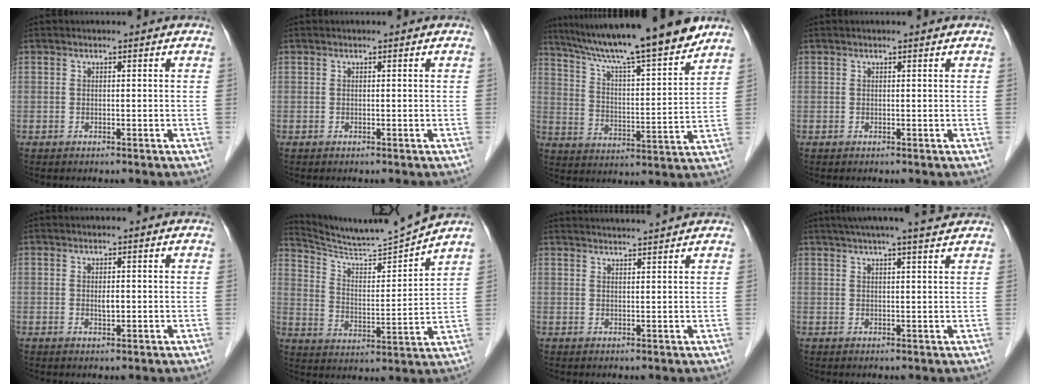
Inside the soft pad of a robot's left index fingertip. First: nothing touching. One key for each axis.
{"total": 0.0}
{"total": 19.2, "fx": 16.4, "fy": 0.1, "fz": 10.0, "tx": -0.163, "ty": 0.002, "tz": 0.257}
{"total": 0.7, "fx": 0.6, "fy": -0.1, "fz": 0.4, "tx": -0.010, "ty": 0.006, "tz": 0.012}
{"total": 1.3, "fx": 0.1, "fy": 0.4, "fz": 1.2, "tx": -0.022, "ty": -0.002, "tz": 0.003}
{"total": 11.4, "fx": 11.0, "fy": -2.3, "fz": 1.9, "tx": -0.042, "ty": -0.032, "tz": 0.191}
{"total": 7.4, "fx": 7.0, "fy": -1.1, "fz": 2.2, "tx": -0.033, "ty": 0.022, "tz": 0.094}
{"total": 9.7, "fx": 8.3, "fy": -0.2, "fz": 5.0, "tx": -0.077, "ty": 0.022, "tz": 0.100}